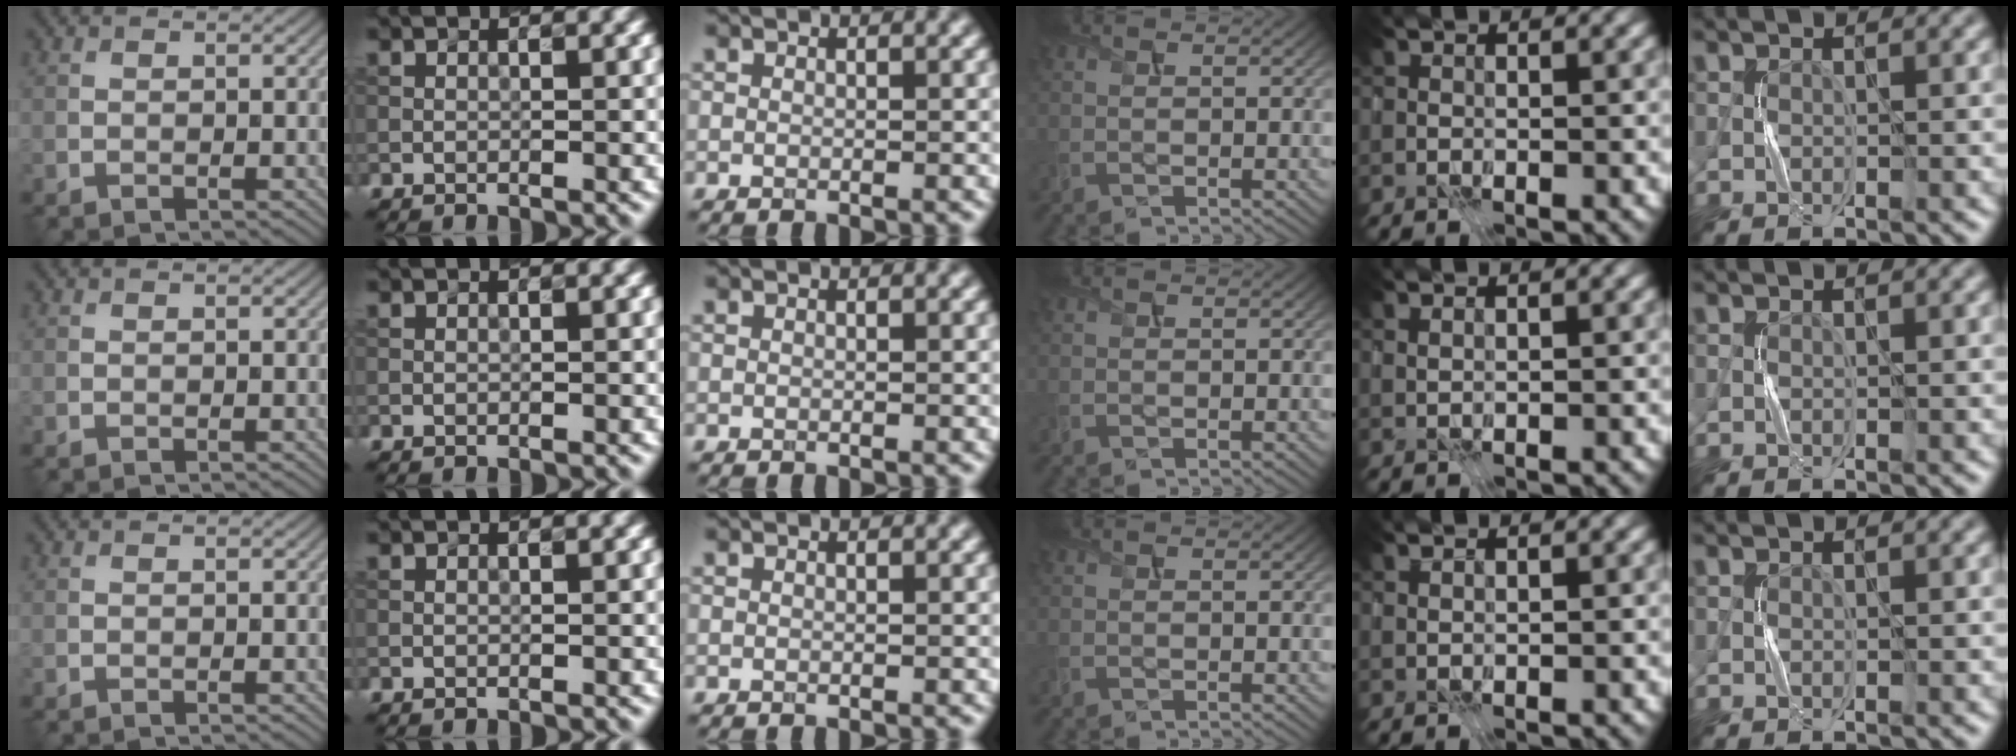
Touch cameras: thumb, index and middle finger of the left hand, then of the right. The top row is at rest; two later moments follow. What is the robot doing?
{"motion": "press", "object": "sticky note"}